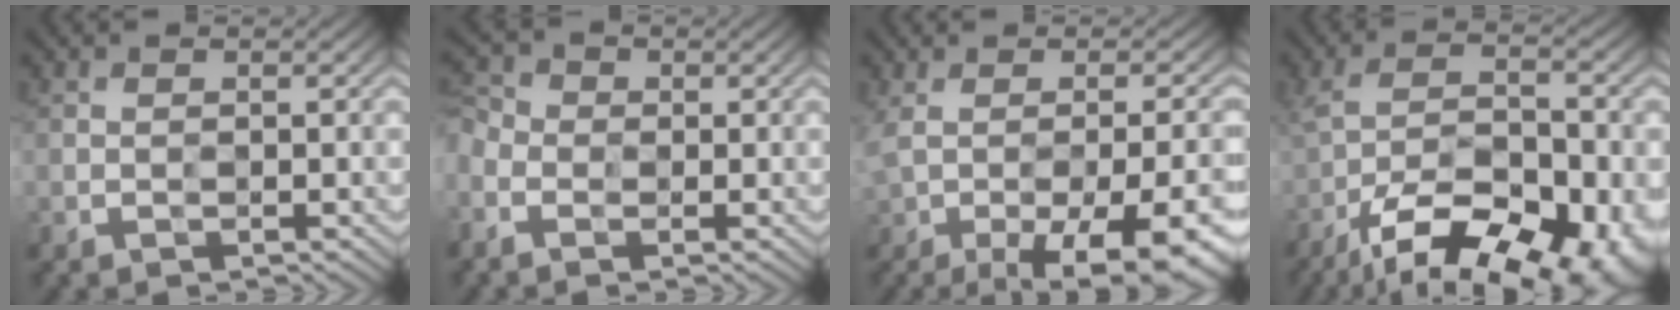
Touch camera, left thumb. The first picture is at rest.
{"total": 4.9, "force": [-1.8, 3.8, 2.6], "torque": [-0.093, -0.004, -0.045]}
{"total": 15.4, "force": [-6.0, 5.3, 13.2], "torque": [-0.197, -0.021, -0.066]}
{"total": 15.4, "force": [-10.3, 5.5, 10.1], "torque": [-0.185, -0.028, -0.158]}